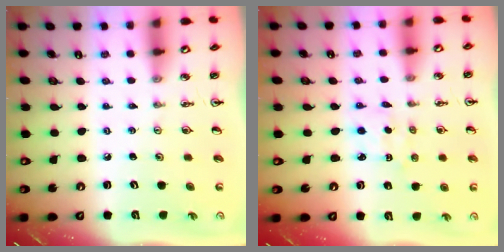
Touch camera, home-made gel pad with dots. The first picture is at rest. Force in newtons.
{"total": 1.9, "press": 1.8, "slide": 0.6}